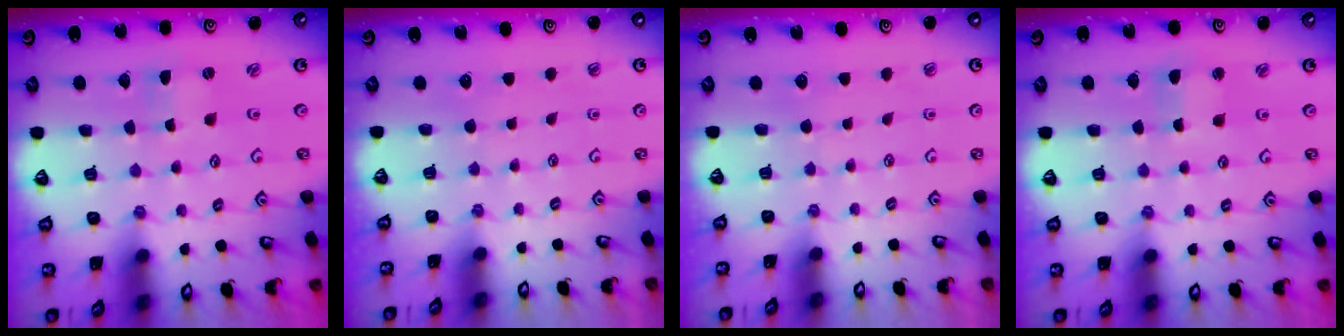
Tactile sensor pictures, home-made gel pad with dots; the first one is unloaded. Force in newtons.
{"total": 0.0}
{"total": 0.0}
{"total": 1.9, "press": 1.8, "slide": 0.3}